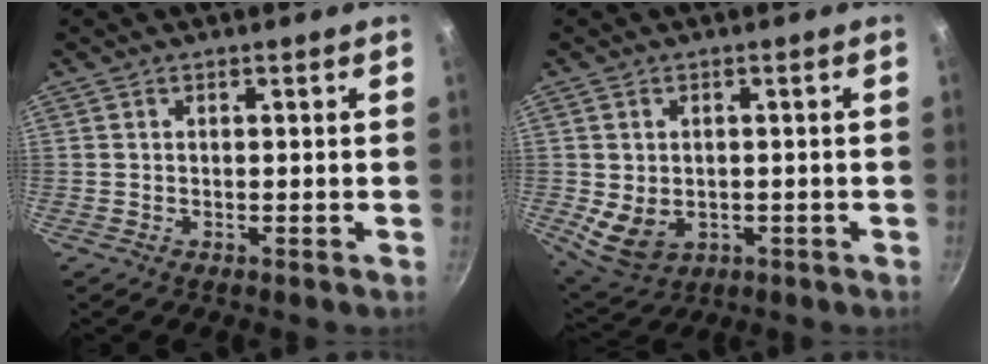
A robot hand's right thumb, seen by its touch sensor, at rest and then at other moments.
{"total": 7.0, "force": [-0.8, 5.4, 4.4], "torque": [-0.069, -0.010, 0.007]}